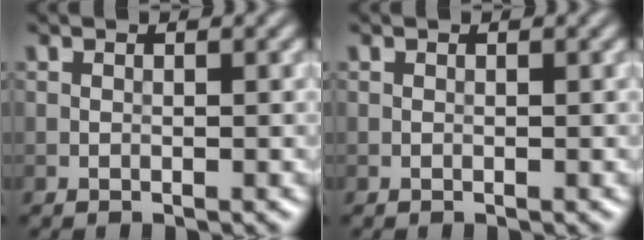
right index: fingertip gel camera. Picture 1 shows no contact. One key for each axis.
{"total": 0.0}